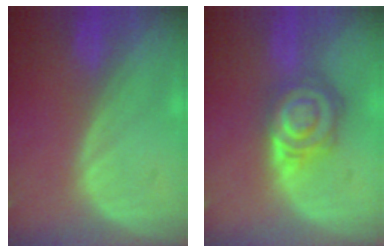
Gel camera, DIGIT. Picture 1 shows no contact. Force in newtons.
{"total": 7.8, "press": 7.0, "slide": 3.4}